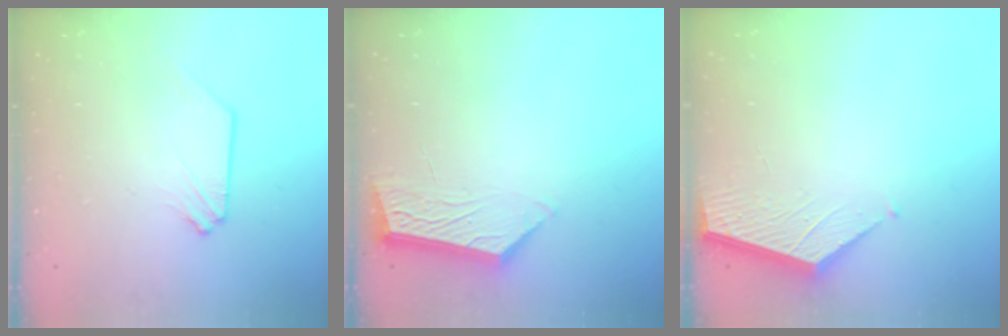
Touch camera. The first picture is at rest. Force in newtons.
{"total": 7.0, "press": 7.0, "slide": 0.2}
{"total": 1.9, "press": 1.9, "slide": 0.2}